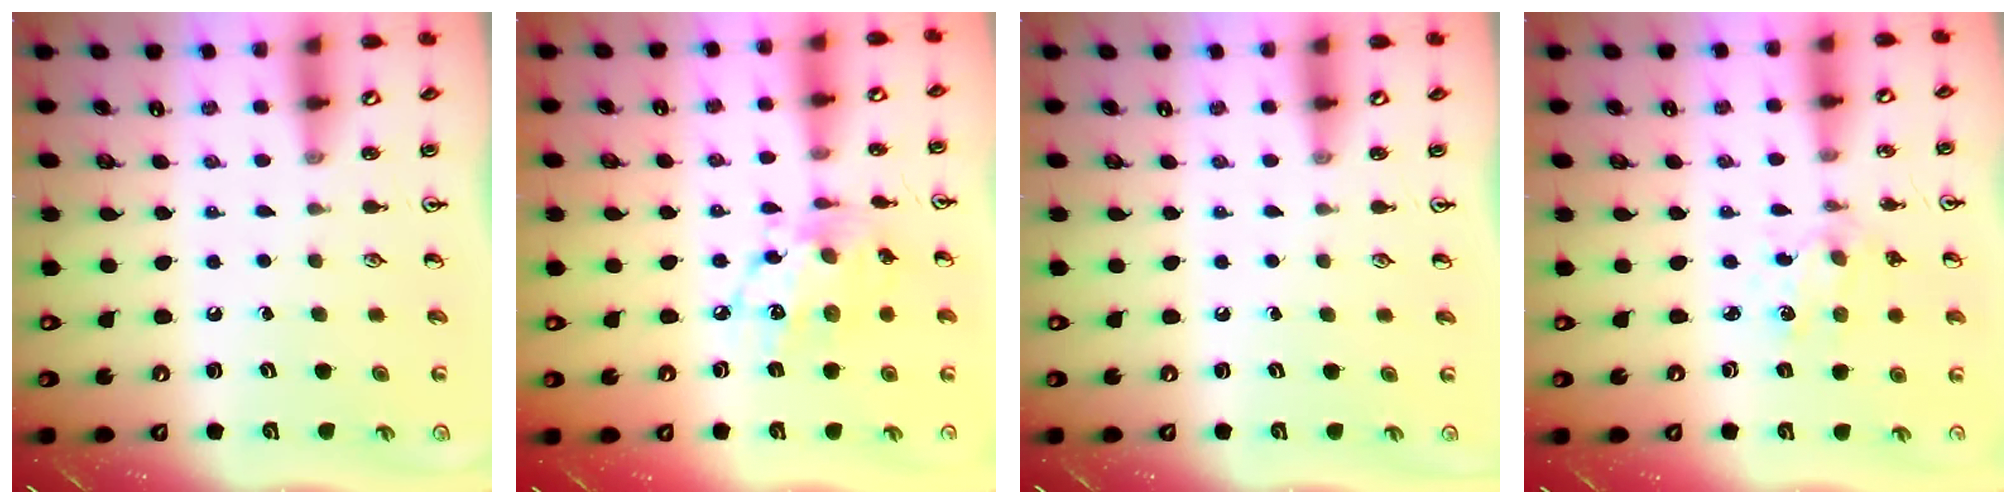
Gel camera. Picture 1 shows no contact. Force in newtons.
{"total": 13.9, "press": 13.8, "slide": 1.0}
{"total": 0.0}
{"total": 2.0, "press": 2.0, "slide": 0.3}